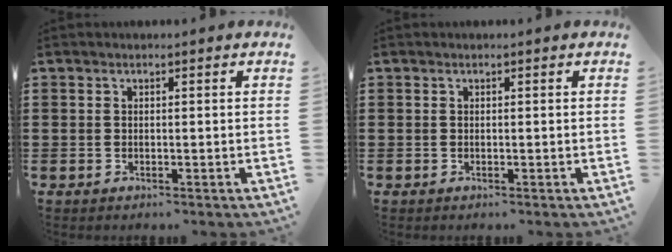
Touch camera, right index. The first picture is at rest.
{"total": 0.0}